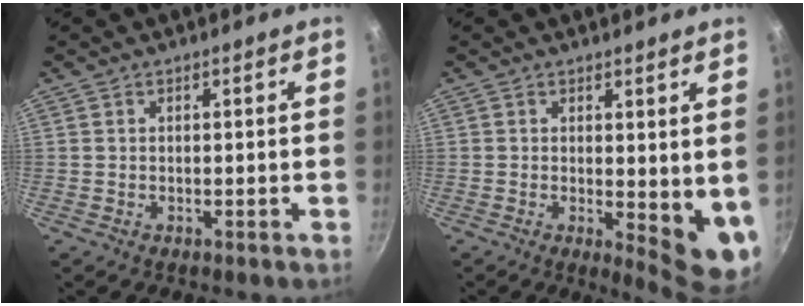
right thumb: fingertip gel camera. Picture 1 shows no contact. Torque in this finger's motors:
{"motor_torque": [-0.04, 1.00, 0.10, -0.02, 0.15]}